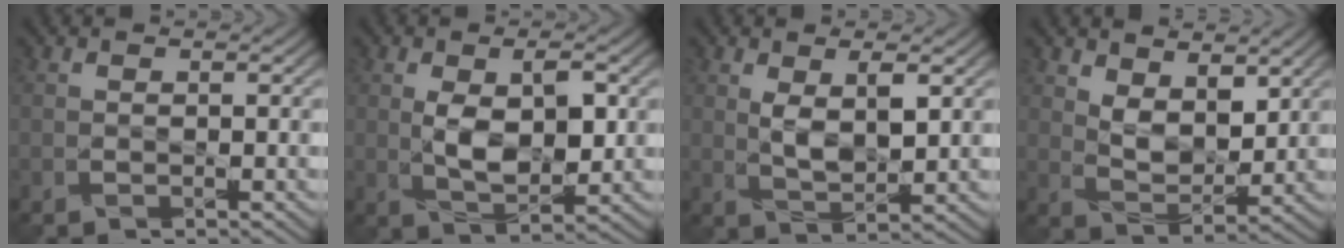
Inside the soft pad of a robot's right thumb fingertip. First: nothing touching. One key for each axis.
{"total": 6.9, "fx": 0.7, "fy": 3.6, "fz": 5.9, "tx": -0.113, "ty": -0.008, "tz": 0.017}
{"total": 4.7, "fx": 1.4, "fy": 2.0, "fz": 4.0, "tx": -0.085, "ty": -0.007, "tz": 0.031}
{"total": 6.0, "fx": 3.4, "fy": 3.3, "fz": 3.7, "tx": -0.081, "ty": -0.013, "tz": 0.060}